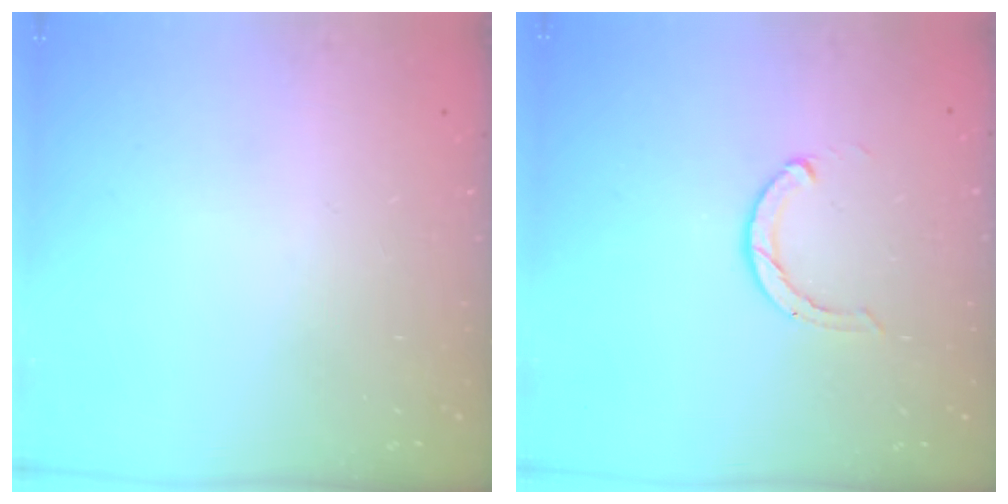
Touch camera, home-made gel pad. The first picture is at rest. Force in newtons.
{"total": 2.3, "press": 2.3, "slide": 0.4}